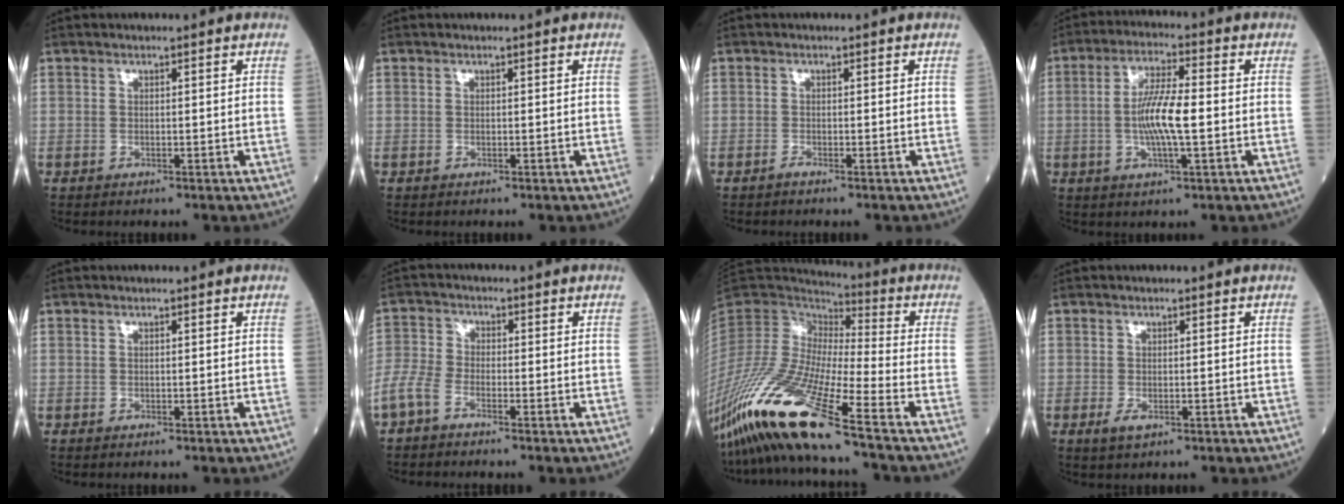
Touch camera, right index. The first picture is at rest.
{"total": 0.0}
{"total": 0.5, "force": [-0.5, -0.1, 0.1], "torque": [-0.001, -0.001, -0.010]}
{"total": 8.4, "force": [-0.7, 1.3, 8.3], "torque": [-0.161, 0.000, -0.017]}
{"total": 0.0}
{"total": 4.2, "force": [-2.9, 1.7, 2.5], "torque": [-0.066, 0.000, -0.069]}
{"total": 18.8, "force": [-12.2, 0.6, 14.2], "torque": [-0.313, -0.045, -0.235]}
{"total": 1.8, "force": [-0.7, 0.7, 1.4], "torque": [-0.026, -0.003, -0.008]}